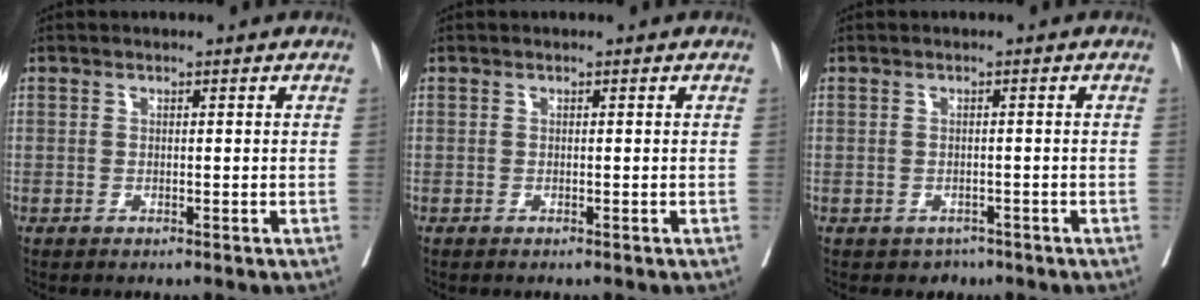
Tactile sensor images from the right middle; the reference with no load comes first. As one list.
[{"total": 0.0}, {"total": 2.2, "force": [-1.5, 1.6, 0.2], "torque": [-0.005, 0.004, -0.021]}]